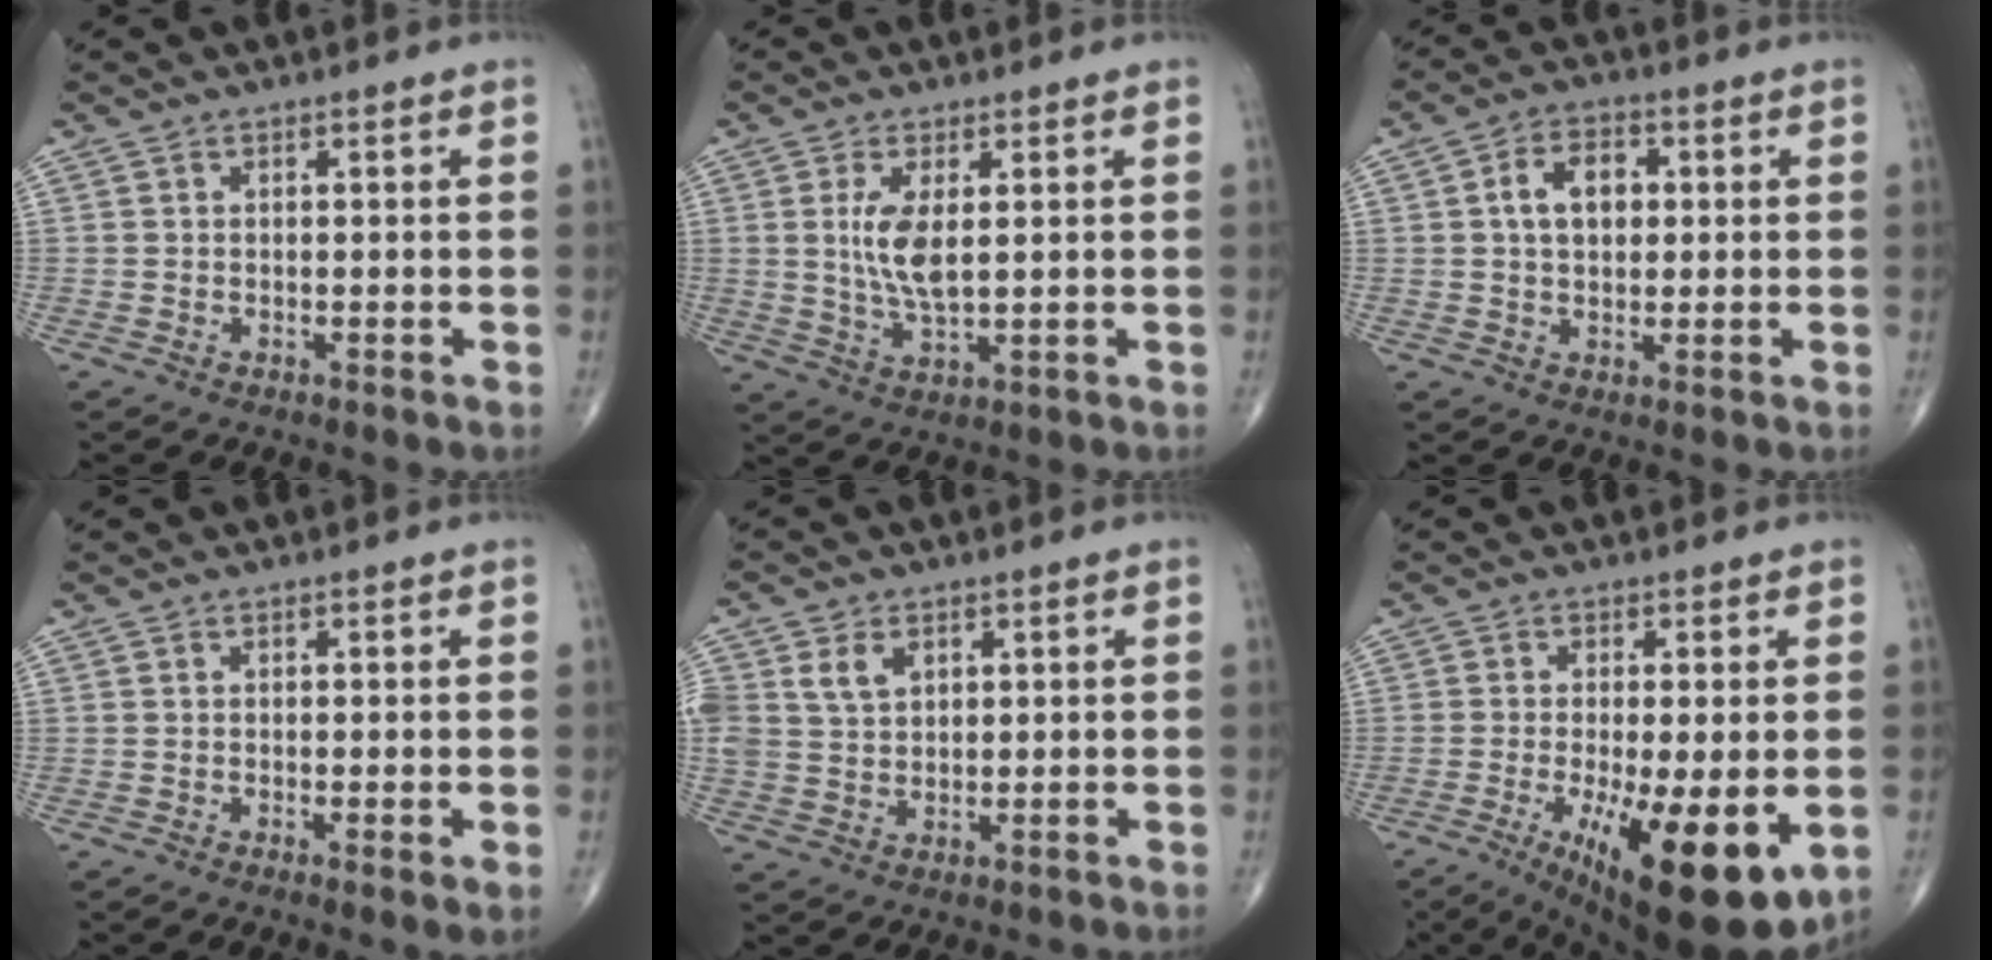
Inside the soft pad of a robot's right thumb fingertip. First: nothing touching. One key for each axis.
{"total": 6.8, "fx": 1.3, "fy": 2.6, "fz": 6.1, "tx": -0.128, "ty": -0.016, "tz": 0.032}
{"total": 7.2, "fx": 1.2, "fy": 4.8, "fz": 5.2, "tx": -0.073, "ty": 0.011, "tz": 0.016}
{"total": 1.9, "fx": -0.3, "fy": 0.3, "fz": 1.9, "tx": -0.038, "ty": -0.009, "tz": -0.007}
{"total": 6.1, "fx": 2.5, "fy": 4.4, "fz": 3.3, "tx": -0.051, "ty": -0.006, "tz": 0.054}
{"total": 16.9, "fx": -5.1, "fy": 5.0, "fz": 15.3, "tx": -0.217, "ty": -0.028, "tz": -0.062}